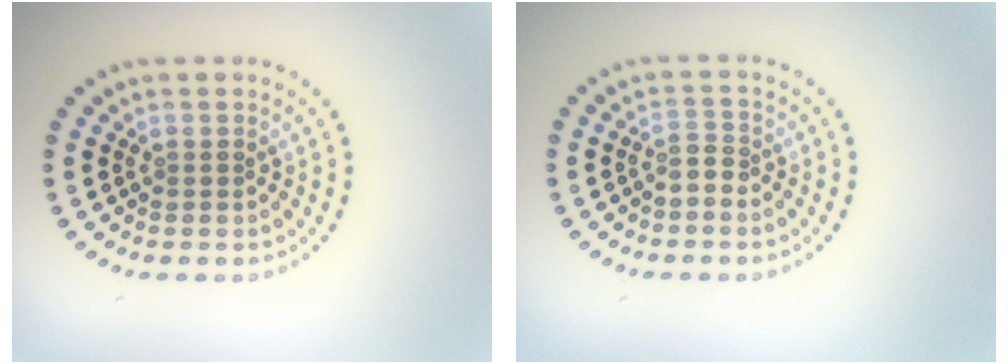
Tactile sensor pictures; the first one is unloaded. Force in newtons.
{"total": 1.6, "press": 1.2, "slide": 1.0}